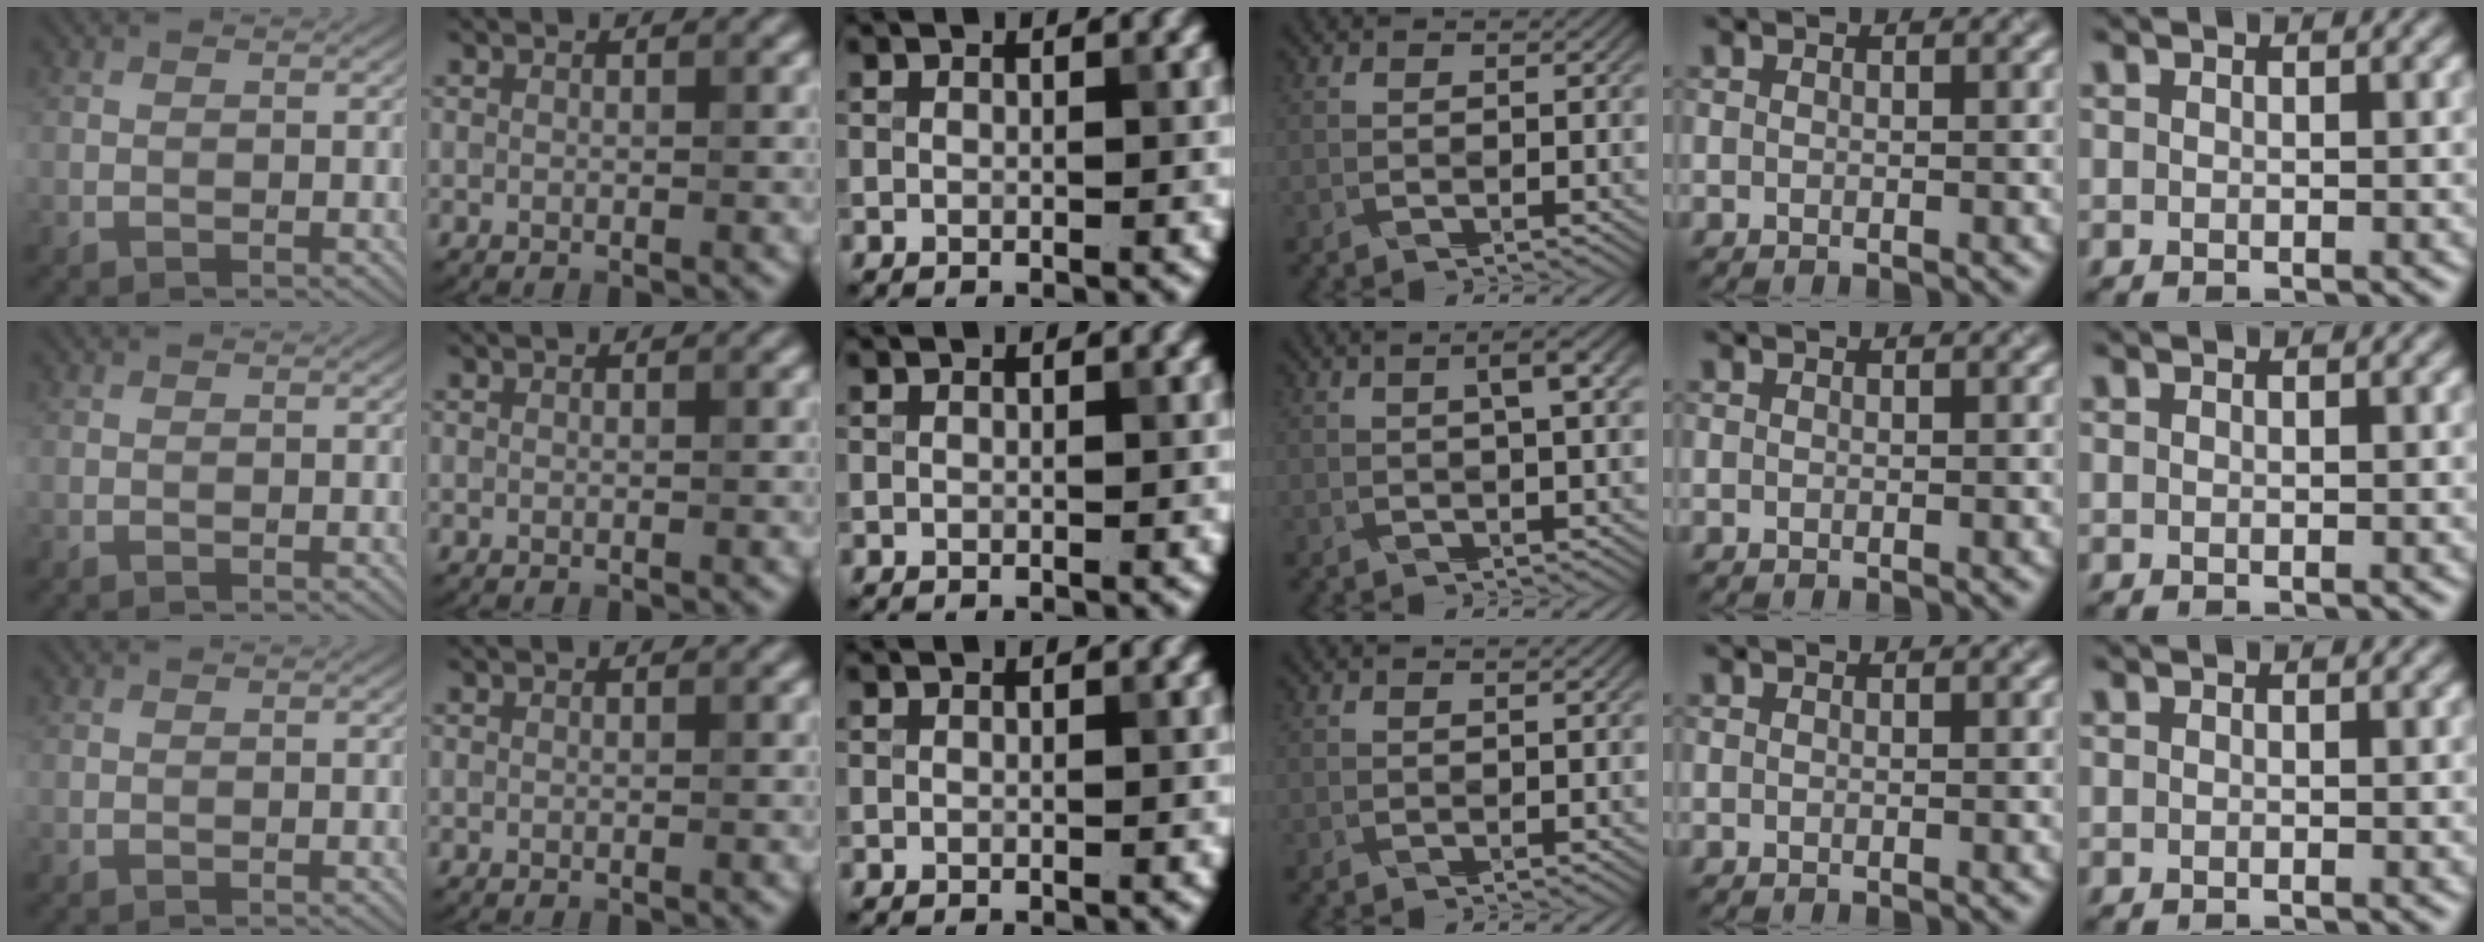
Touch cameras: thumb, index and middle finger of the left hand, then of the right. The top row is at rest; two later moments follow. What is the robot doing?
{"motion": "pour", "object": "sugar"}